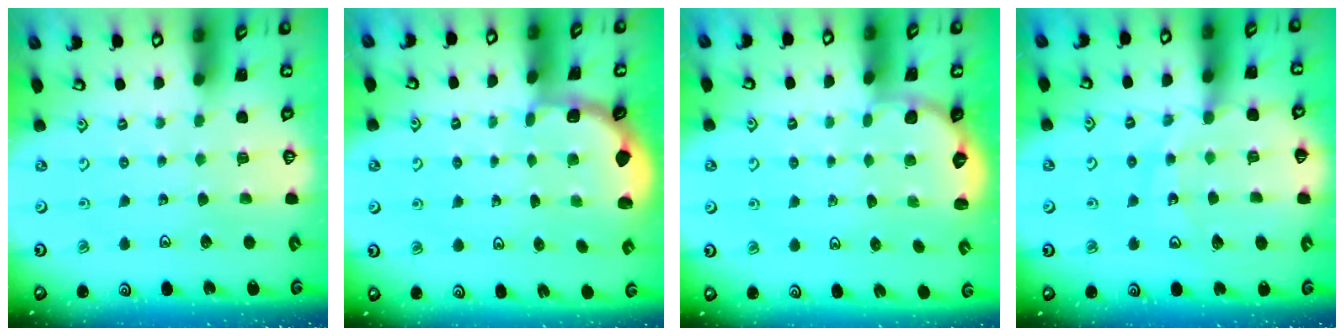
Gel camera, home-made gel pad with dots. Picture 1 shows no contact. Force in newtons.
{"total": 1.9, "press": 1.8, "slide": 0.7}
{"total": 2.9, "press": 2.6, "slide": 1.2}
{"total": 11.7, "press": 11.6, "slide": 1.4}